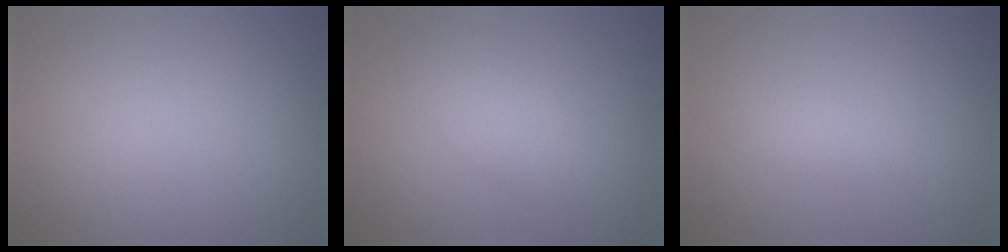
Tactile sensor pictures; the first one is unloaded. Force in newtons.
{"total": 2.8, "press": 2.8, "slide": 0.2}
{"total": 1.3, "press": 1.3, "slide": 0.1}